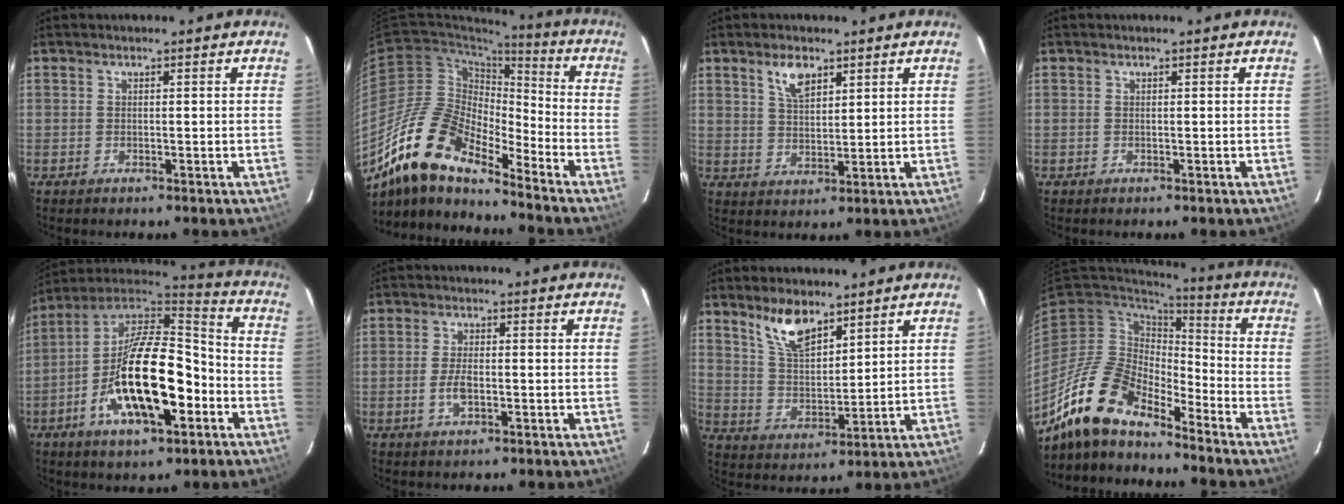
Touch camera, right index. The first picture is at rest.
{"total": 17.1, "force": [-13.6, 5.0, 9.1], "torque": [-0.160, -0.010, -0.269]}
{"total": 5.4, "force": [3.4, 2.5, 3.5], "torque": [-0.061, 0.002, 0.064]}
{"total": 0.0}
{"total": 22.0, "force": [-7.2, 8.8, 18.8], "torque": [-0.349, -0.006, -0.131]}
{"total": 3.7, "force": [-1.1, 1.6, 3.1], "torque": [-0.065, -0.002, -0.019]}
{"total": 9.1, "force": [6.5, 3.6, 5.2], "torque": [-0.095, 0.005, 0.132]}
{"total": 17.6, "force": [-13.9, 5.2, 9.5], "torque": [-0.167, -0.011, -0.273]}